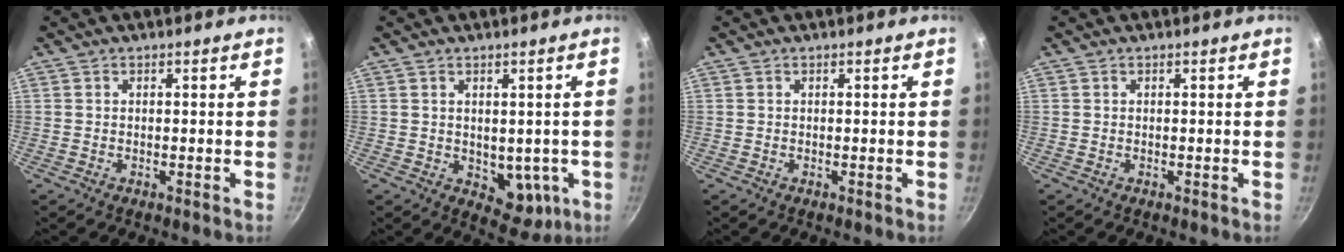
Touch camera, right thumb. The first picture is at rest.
{"total": 7.6, "force": [-0.8, 5.1, 5.5], "torque": [-0.042, -0.008, 0.002]}
{"total": 0.0}
{"total": 0.0}